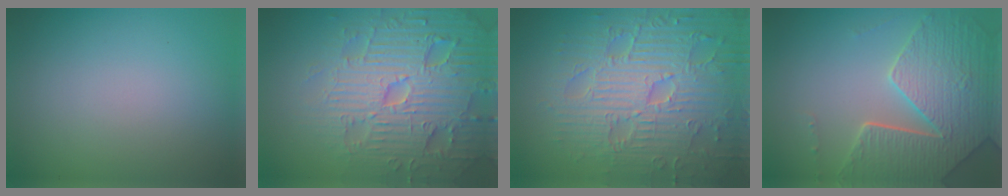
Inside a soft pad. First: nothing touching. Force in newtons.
{"total": 7.8, "press": 7.6, "slide": 1.7}
{"total": 9.6, "press": 6.9, "slide": 6.7}
{"total": 6.9, "press": 5.3, "slide": 4.4}